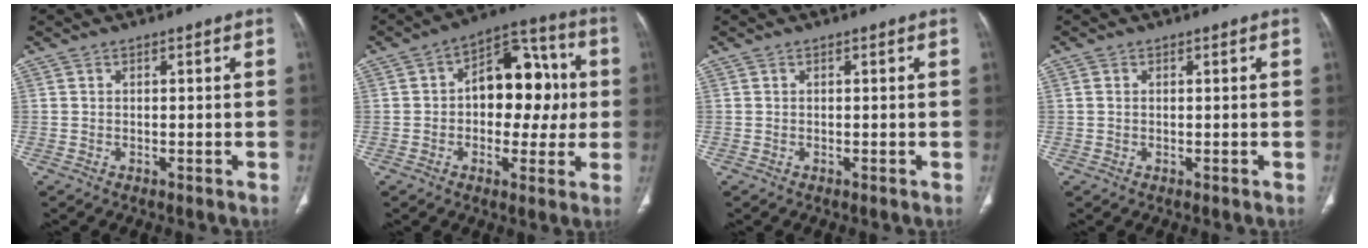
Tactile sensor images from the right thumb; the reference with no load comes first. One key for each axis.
{"total": 15.4, "fx": 1.0, "fy": 9.9, "fz": 11.8, "tx": -0.111, "ty": 0.036, "tz": 0.009}
{"total": 0.0}
{"total": 1.0, "fx": 0.2, "fy": 0.8, "fz": 0.6, "tx": -0.012, "ty": 0.002, "tz": 0.006}